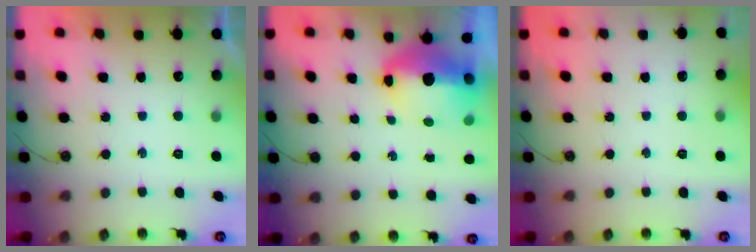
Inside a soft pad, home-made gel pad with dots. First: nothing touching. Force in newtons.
{"total": 9.9, "press": 9.9, "slide": 1.1}
{"total": 0.0}